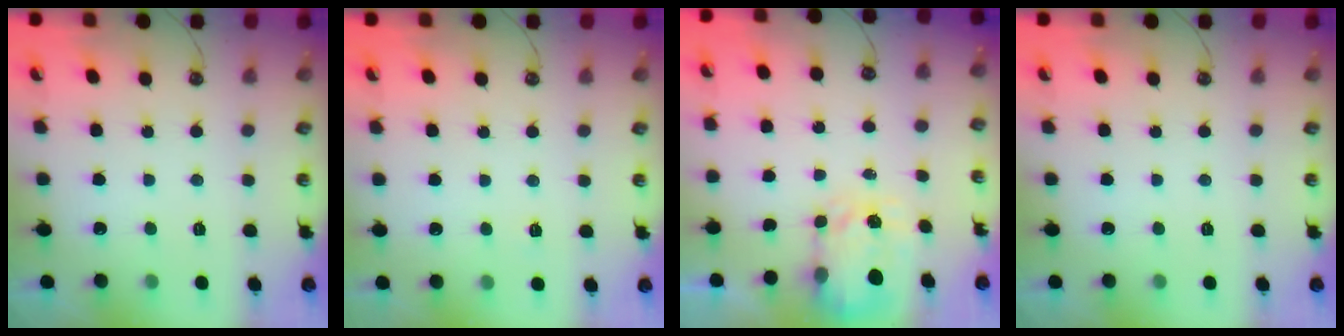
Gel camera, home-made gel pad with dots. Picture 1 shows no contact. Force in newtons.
{"total": 2.8, "press": 2.8, "slide": 0.3}
{"total": 3.6, "press": 3.6, "slide": 0.4}
{"total": 0.0}